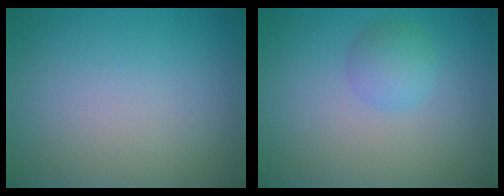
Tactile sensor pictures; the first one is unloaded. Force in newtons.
{"total": 2.1, "press": 2.1, "slide": 0.1}